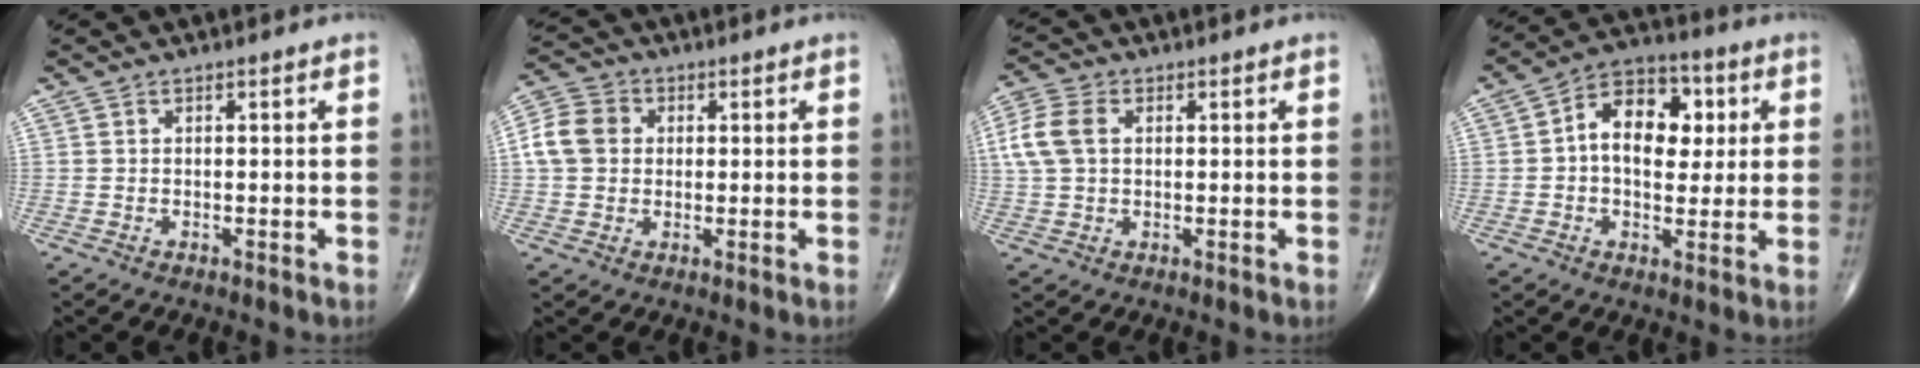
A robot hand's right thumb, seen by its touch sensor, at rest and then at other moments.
{"total": 7.7, "force": [0.9, 6.4, 4.1], "torque": [-0.071, 0.015, 0.007]}
{"total": 7.3, "force": [1.3, 4.9, 5.2], "torque": [-0.127, 0.015, 0.026]}
{"total": 13.0, "force": [2.0, 8.5, 9.6], "torque": [-0.111, 0.018, 0.023]}